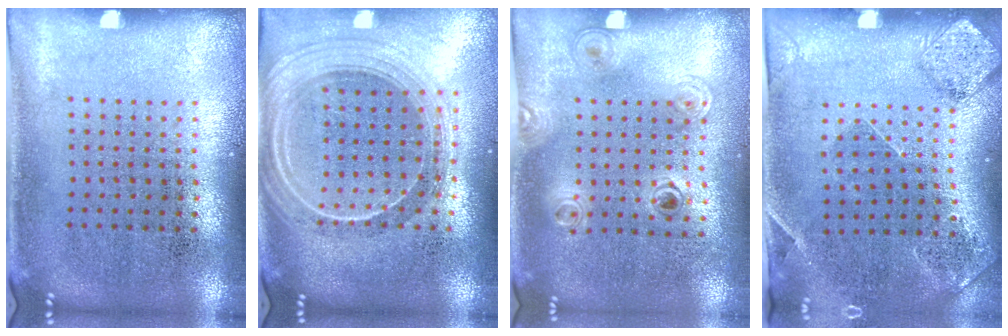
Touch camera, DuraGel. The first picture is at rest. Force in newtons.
{"total": 2.4, "press": 2.0, "slide": 1.3}
{"total": 1.2, "press": 1.0, "slide": 0.6}
{"total": 1.5, "press": 1.4, "slide": 0.4}